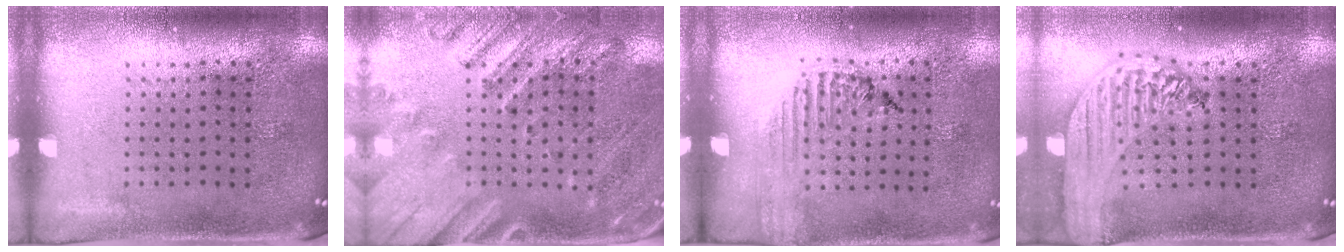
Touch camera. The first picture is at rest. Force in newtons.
{"total": 2.5, "press": 2.0, "slide": 1.5}
{"total": 1.3, "press": 1.3, "slide": 0.2}
{"total": 2.8, "press": 2.2, "slide": 1.6}